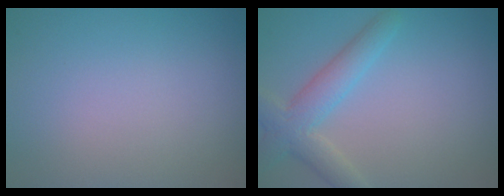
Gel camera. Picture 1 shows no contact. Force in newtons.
{"total": 3.9, "press": 3.9, "slide": 0.2}